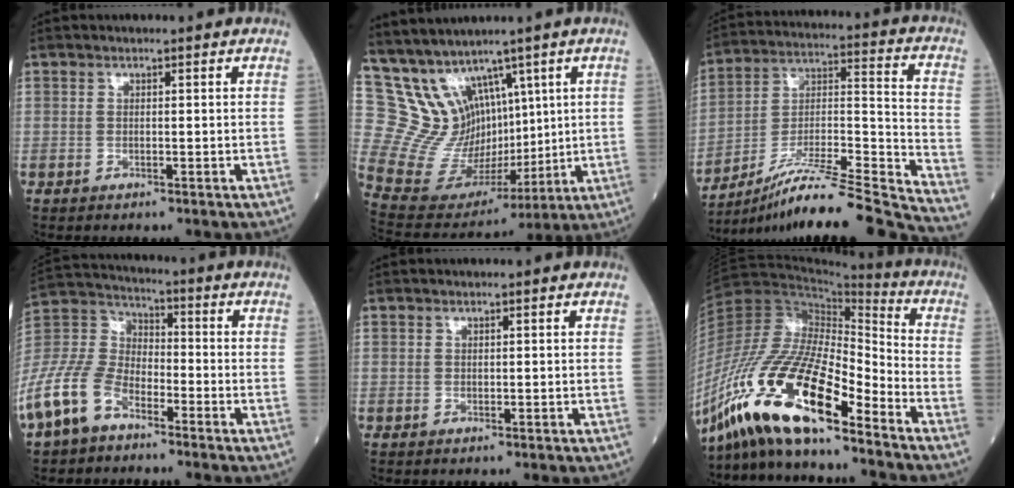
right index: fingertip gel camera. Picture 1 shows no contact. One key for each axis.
{"total": 11.8, "fx": 7.3, "fy": 8.1, "fz": 4.7, "tx": -0.112, "ty": 0.043, "tz": 0.174}
{"total": 23.8, "fx": -21.1, "fy": -1.4, "fz": 11.0, "tx": -0.153, "ty": -0.007, "tz": -0.346}
{"total": 15.2, "fx": -9.8, "fy": 7.8, "fz": 8.6, "tx": -0.208, "ty": 0.008, "tz": -0.199}
{"total": 0.0}
{"total": 20.9, "fx": -14.5, "fy": 3.7, "fz": 14.7, "tx": -0.325, "ty": -0.024, "tz": -0.271}